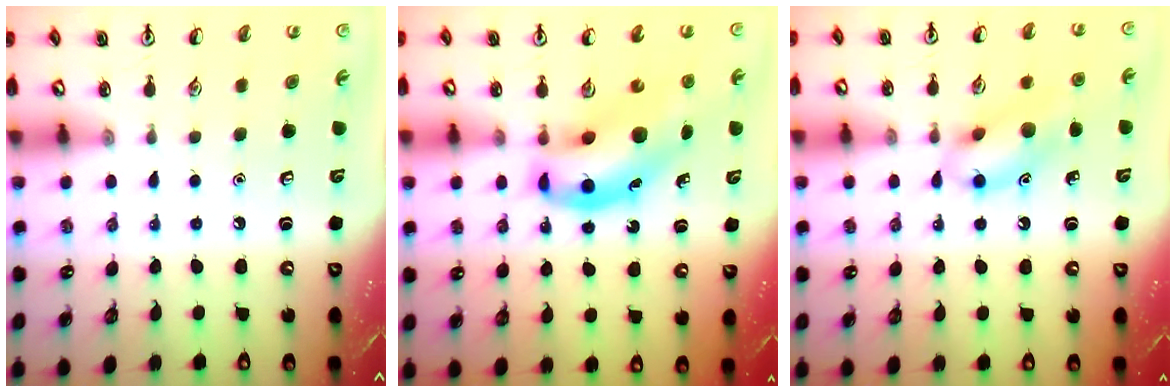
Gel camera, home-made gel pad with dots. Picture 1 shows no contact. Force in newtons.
{"total": 10.7, "press": 10.4, "slide": 2.8}
{"total": 12.4, "press": 12.4, "slide": 0.8}